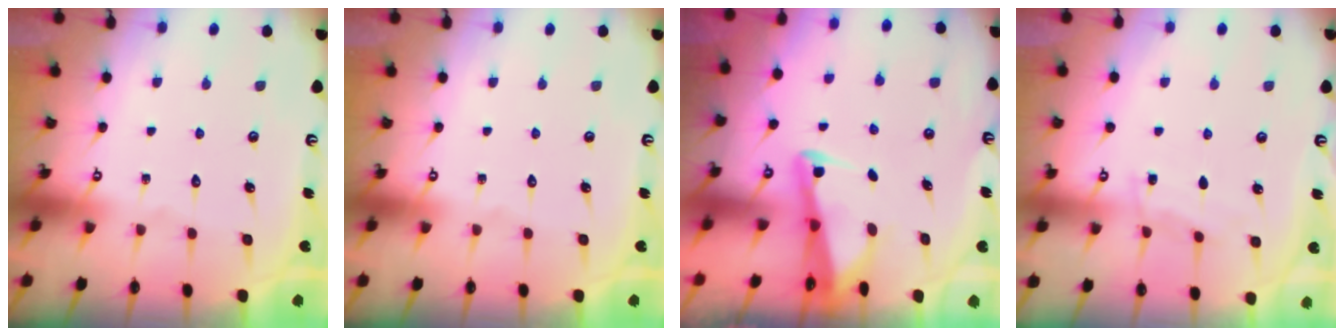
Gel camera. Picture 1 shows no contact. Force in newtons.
{"total": 0.0}
{"total": 2.6, "press": 2.6, "slide": 0.2}
{"total": 4.0, "press": 4.0, "slide": 0.4}